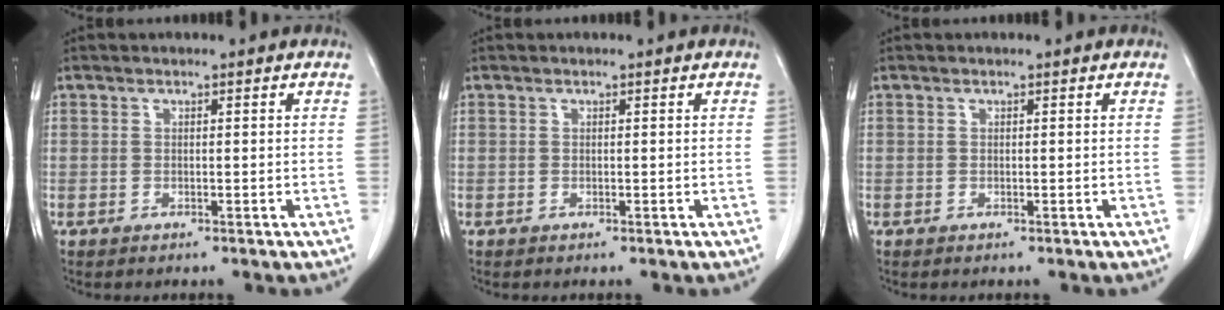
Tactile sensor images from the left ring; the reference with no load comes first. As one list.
[{"total": 0.0}, {"total": 0.0}]